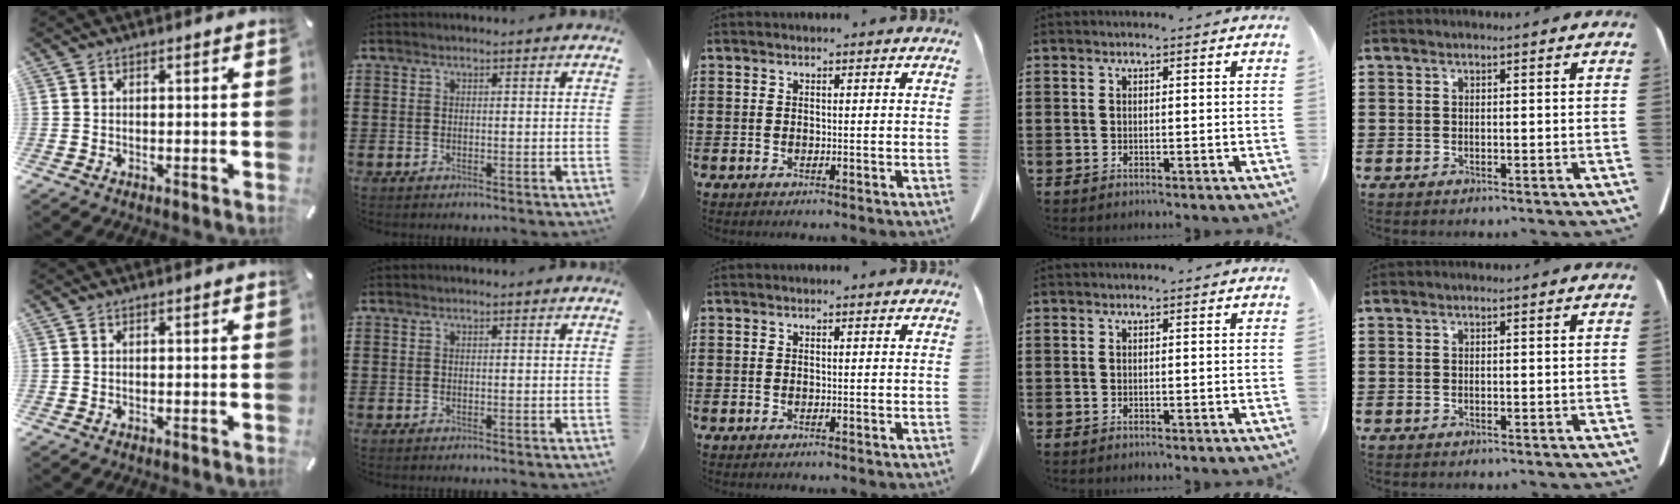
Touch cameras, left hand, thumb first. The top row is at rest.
{}